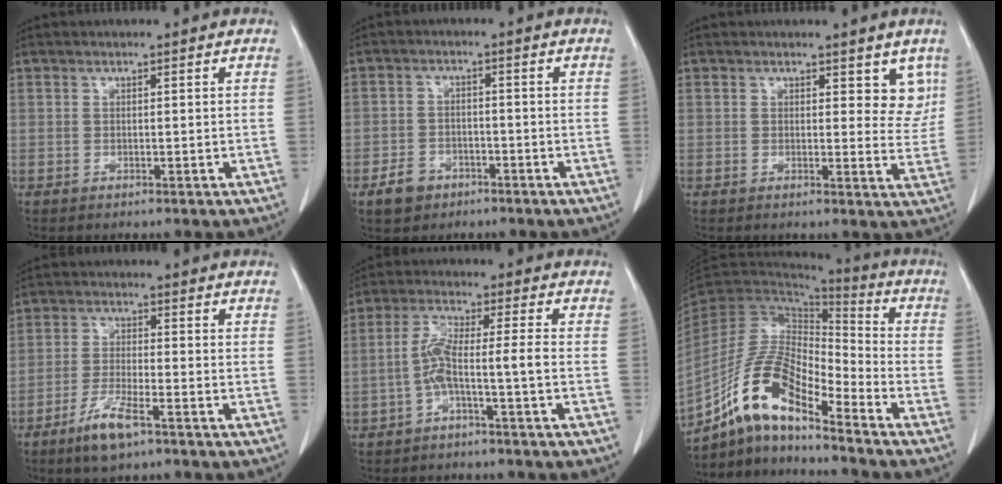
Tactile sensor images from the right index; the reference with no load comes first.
{"total": 4.5, "force": [-2.7, 3.3, 1.4], "torque": [-0.026, 0.008, -0.041]}
{"total": 4.8, "force": [3.1, 2.5, 2.5], "torque": [-0.004, -0.015, 0.029]}
{"total": 6.4, "force": [-4.2, 1.1, 4.7], "torque": [-0.100, -0.009, -0.078]}
{"total": 5.6, "force": [-2.0, -0.4, 5.2], "torque": [-0.105, 0.021, -0.037]}
{"total": 13.2, "force": [-9.2, 3.3, 8.8], "torque": [-0.179, 0.017, -0.170]}